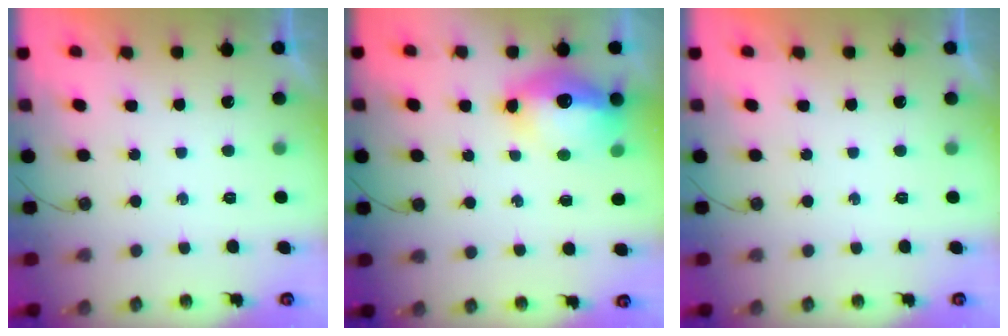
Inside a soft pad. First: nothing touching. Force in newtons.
{"total": 14.7, "press": 14.6, "slide": 1.4}
{"total": 0.0}